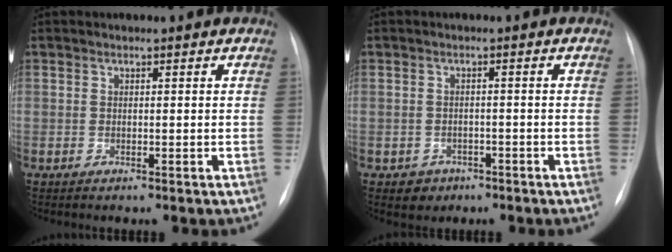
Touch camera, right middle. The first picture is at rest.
{"total": 2.8, "force": [-1.5, 2.3, 0.2], "torque": [0.002, 0.011, -0.015]}